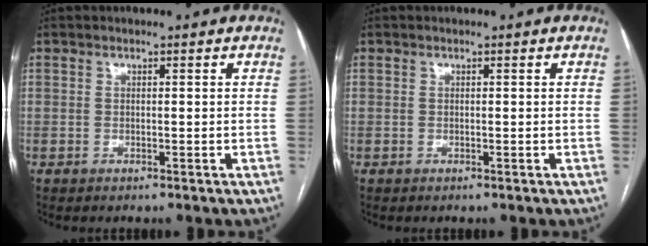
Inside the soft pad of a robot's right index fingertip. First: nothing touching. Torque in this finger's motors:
{"motor_torque": [0.00, 0.00, 0.00, 0.00]}